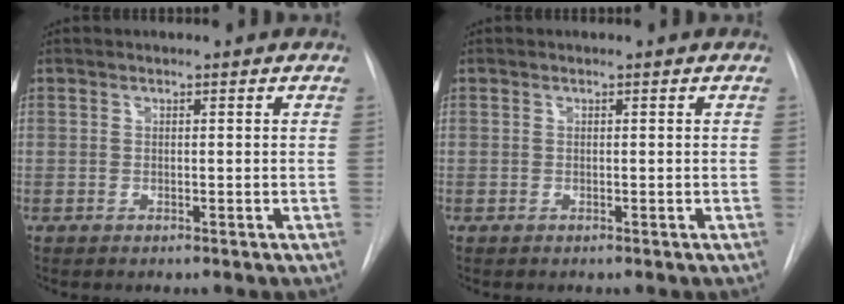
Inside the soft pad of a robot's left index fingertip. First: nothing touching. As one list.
[{"total": 0.0}]